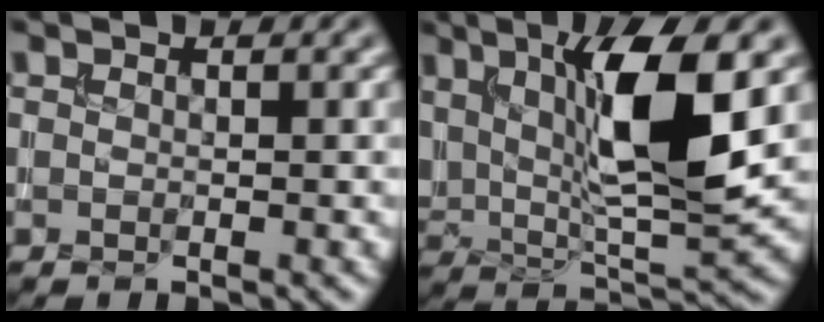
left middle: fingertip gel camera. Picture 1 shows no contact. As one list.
[{"total": 9.3, "force": [2.6, 2.9, 8.5], "torque": [-0.153, -0.008, 0.050]}]